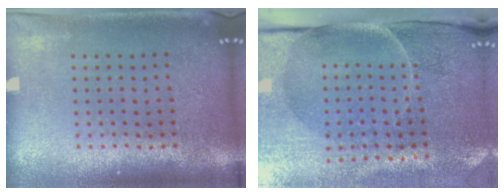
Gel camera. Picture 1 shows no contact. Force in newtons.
{"total": 5.1, "press": 4.1, "slide": 3.1}